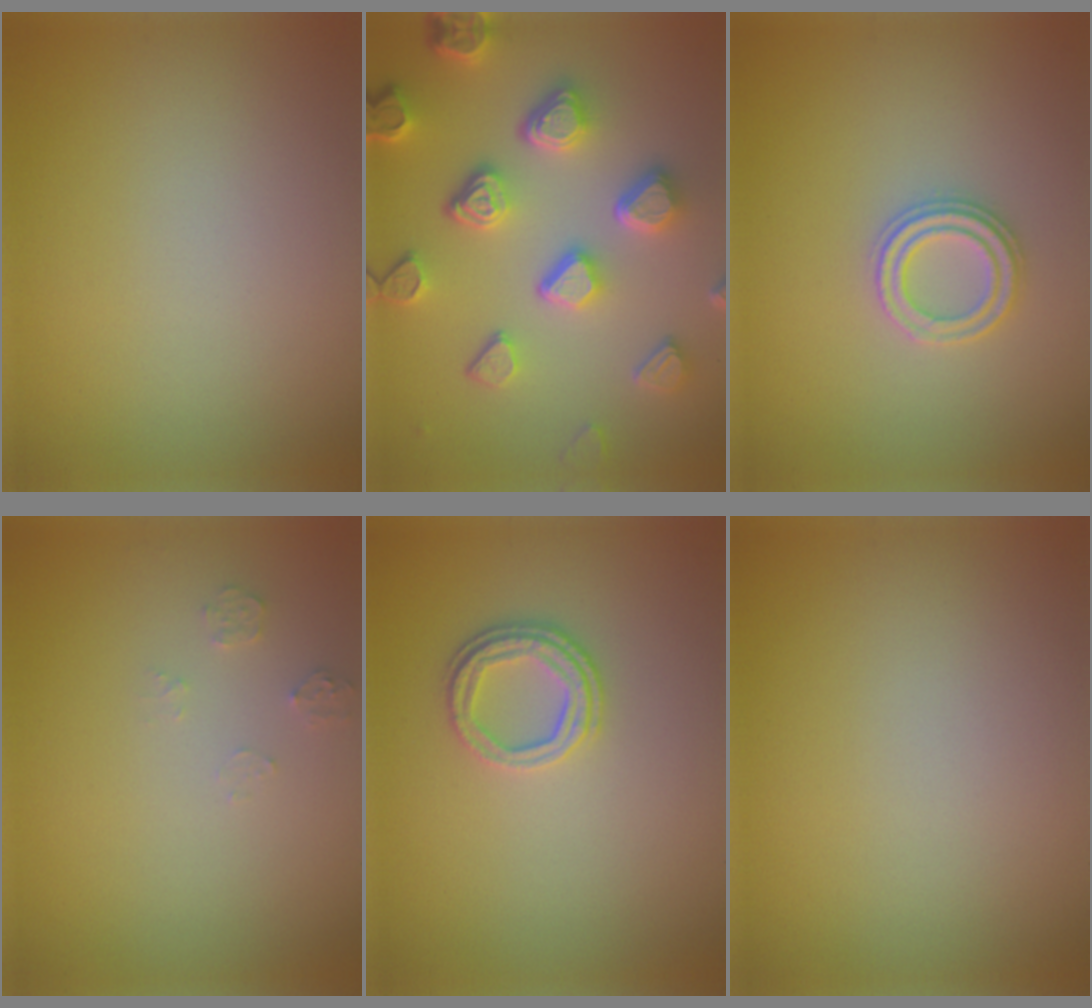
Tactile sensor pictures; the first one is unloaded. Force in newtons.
{"total": 6.7, "press": 5.3, "slide": 4.0}
{"total": 2.3, "press": 2.3, "slide": 0.3}
{"total": 1.1, "press": 1.1, "slide": 0.1}
{"total": 2.5, "press": 2.1, "slide": 1.4}
{"total": 0.0}